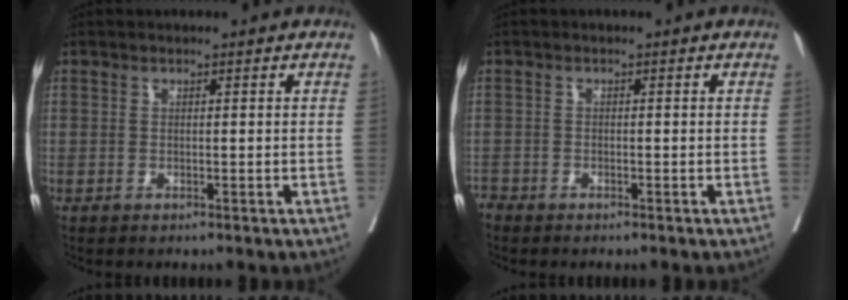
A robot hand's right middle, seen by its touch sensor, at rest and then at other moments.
{"total": 1.3, "force": [-1.2, 0.5, -0.2], "torque": [0.005, 0.000, -0.024]}